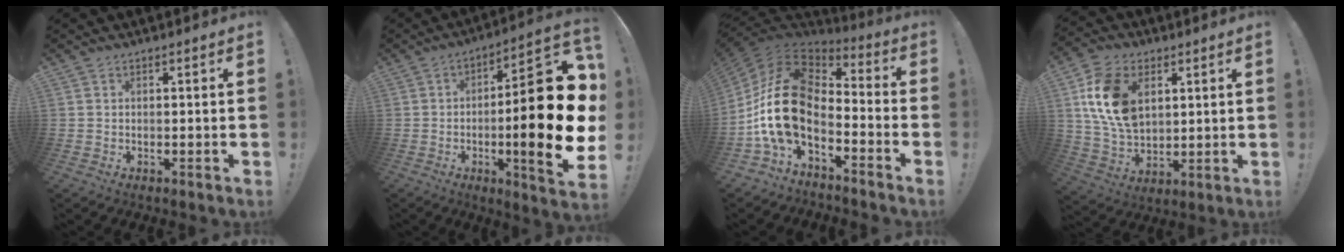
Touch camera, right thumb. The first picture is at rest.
{"total": 25.5, "force": [-3.0, 6.4, 24.5], "torque": [-0.360, 0.015, -0.048]}
{"total": 18.3, "force": [-2.7, 10.8, 14.5], "torque": [-0.295, 0.012, -0.045]}
{"total": 17.1, "force": [5.1, 12.0, 11.0], "torque": [-0.206, -0.011, 0.101]}